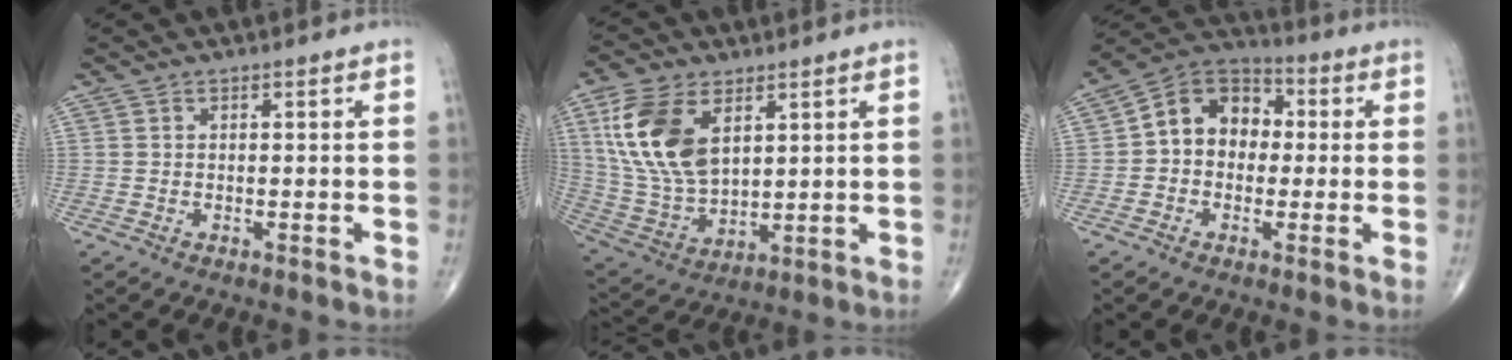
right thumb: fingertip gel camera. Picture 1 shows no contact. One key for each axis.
{"total": 16.2, "fx": 5.9, "fy": 9.3, "fz": 11.9, "tx": -0.232, "ty": -0.020, "tz": 0.125}
{"total": 11.6, "fx": 0.5, "fy": 9.1, "fz": 7.2, "tx": -0.086, "ty": 0.036, "tz": -0.007}